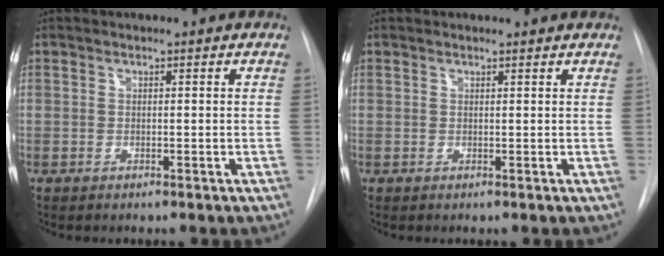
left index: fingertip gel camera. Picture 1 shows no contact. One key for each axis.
{"total": 1.5, "fx": 1.5, "fy": 0.2, "fz": 0.2, "tx": -0.012, "ty": 0.010, "tz": 0.016}